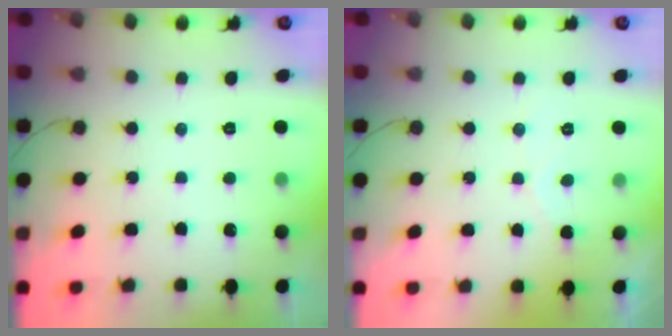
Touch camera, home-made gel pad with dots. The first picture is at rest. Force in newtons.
{"total": 2.2, "press": 2.2, "slide": 0.1}